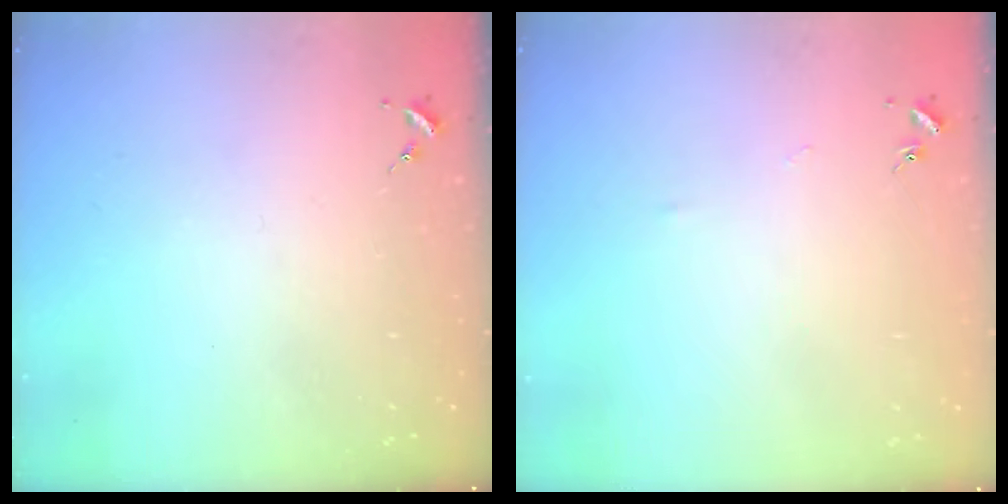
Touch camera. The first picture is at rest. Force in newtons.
{"total": 2.5, "press": 2.5, "slide": 0.4}